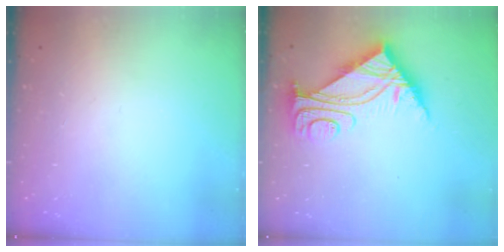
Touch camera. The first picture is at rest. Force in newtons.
{"total": 7.1, "press": 7.0, "slide": 0.7}